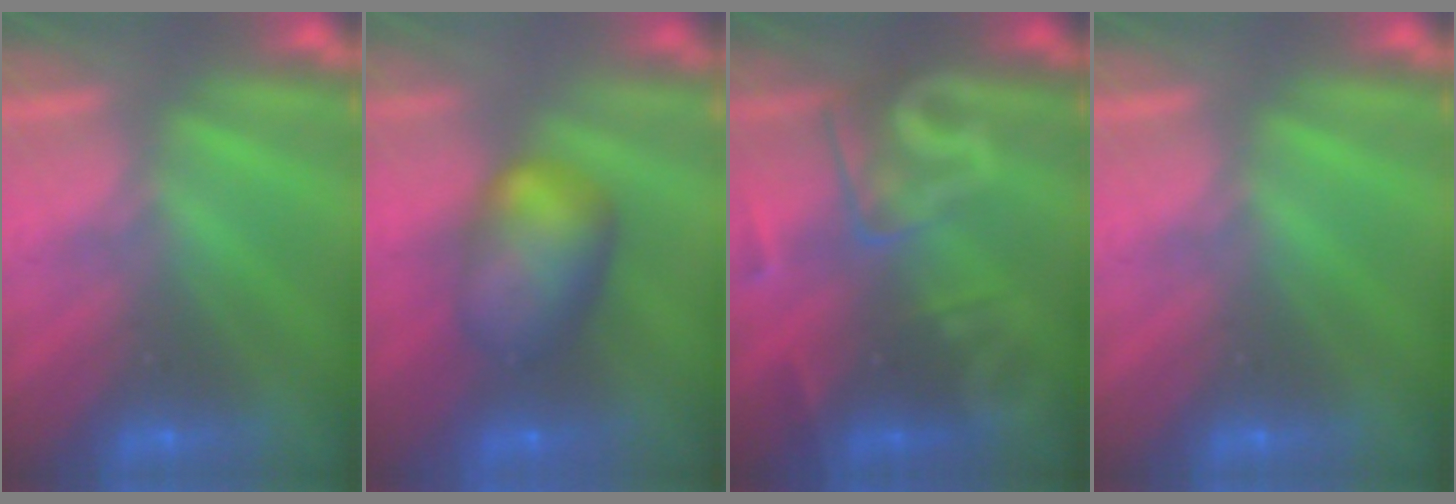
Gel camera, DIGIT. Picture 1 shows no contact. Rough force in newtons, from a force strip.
{"total": 5.8}
{"total": 2.9}
{"total": 0.0}